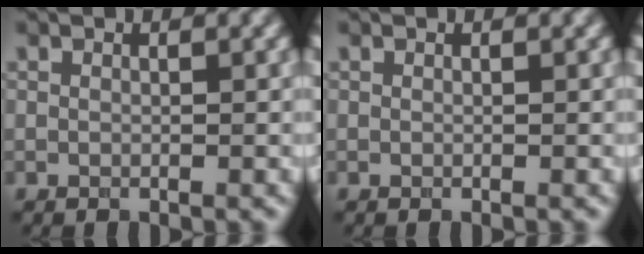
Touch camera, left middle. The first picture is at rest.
{"total": 0.0}